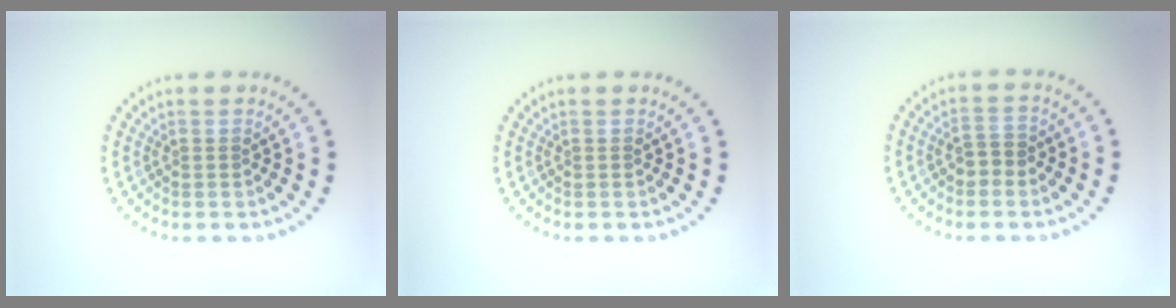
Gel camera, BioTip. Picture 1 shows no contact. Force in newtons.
{"total": 0.0}
{"total": 1.9, "press": 1.8, "slide": 0.5}